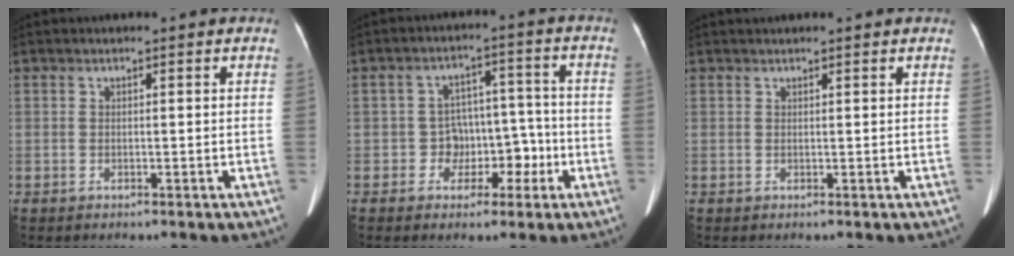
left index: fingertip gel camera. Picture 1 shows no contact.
{"total": 5.9, "force": [-2.2, 5.0, 2.3], "torque": [-0.018, 0.032, -0.028]}
{"total": 2.1, "force": [2.0, 0.2, 0.8], "torque": [-0.011, 0.029, 0.026]}